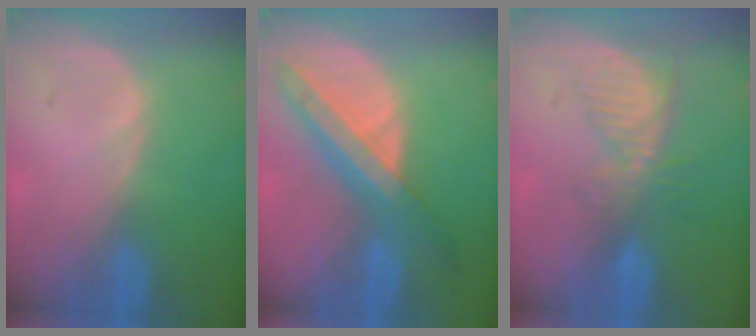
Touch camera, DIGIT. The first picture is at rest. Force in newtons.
{"total": 8.6, "press": 7.6, "slide": 4.1}
{"total": 5.6, "press": 5.1, "slide": 2.4}